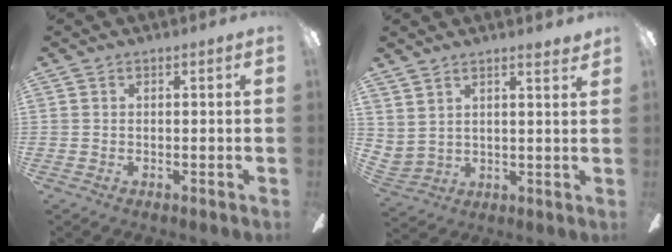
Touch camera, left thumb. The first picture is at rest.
{"total": 4.8, "force": [4.5, 1.5, 0.9], "torque": [-0.024, -0.024, 0.085]}